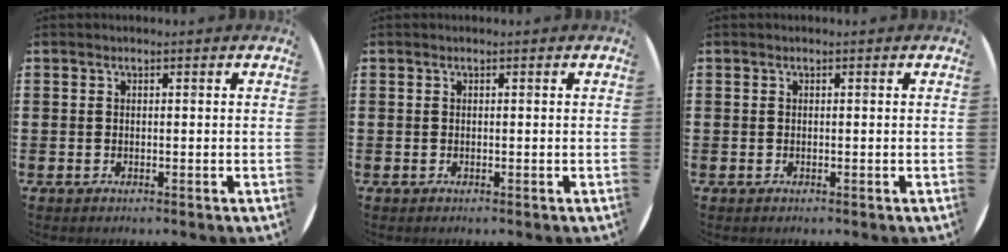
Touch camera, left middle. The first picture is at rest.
{"total": 0.0}
{"total": 0.0}